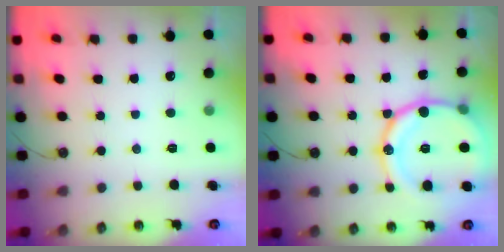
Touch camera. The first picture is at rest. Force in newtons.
{"total": 19.6, "press": 19.3, "slide": 3.3}